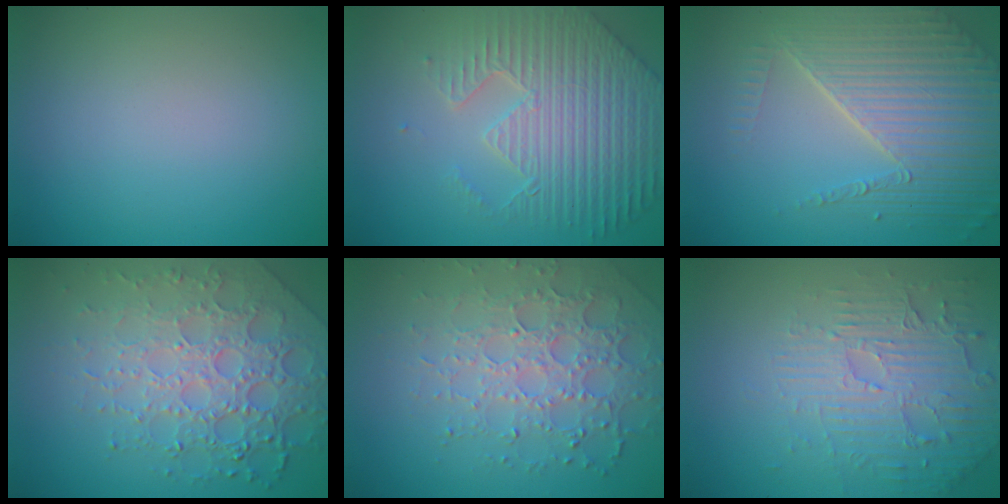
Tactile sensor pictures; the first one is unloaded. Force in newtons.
{"total": 7.5, "press": 5.6, "slide": 4.9}
{"total": 7.4, "press": 5.3, "slide": 5.2}
{"total": 7.8, "press": 5.4, "slide": 5.6}
{"total": 4.9, "press": 4.2, "slide": 2.4}
{"total": 5.9, "press": 3.7, "slide": 4.5}